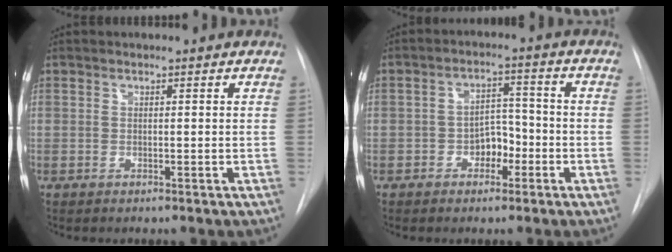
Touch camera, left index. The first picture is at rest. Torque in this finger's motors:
{"motor_torque": [0.16, 0.20, -0.01, 0.00]}